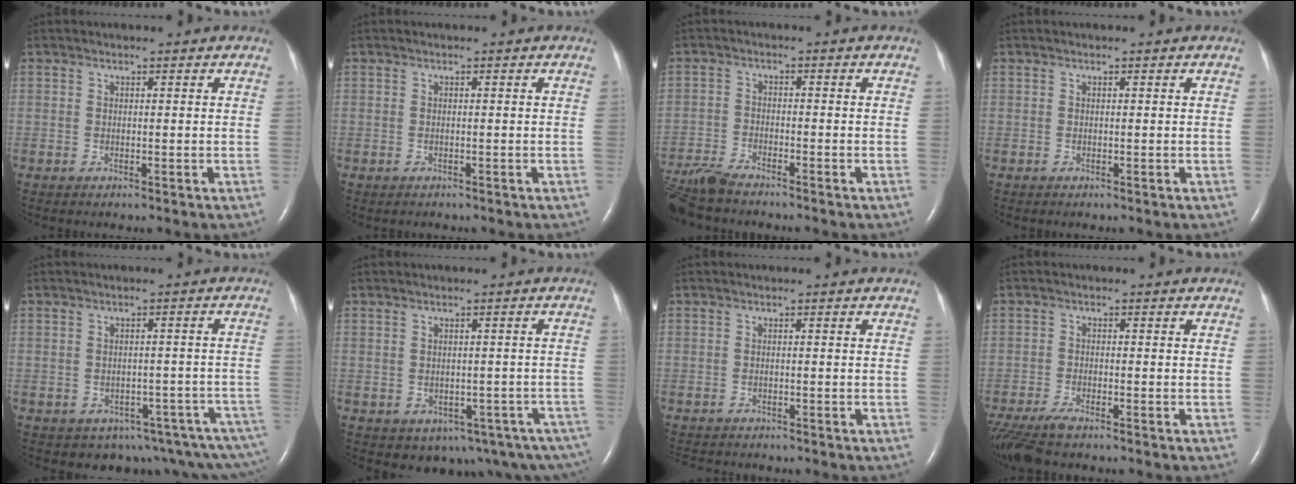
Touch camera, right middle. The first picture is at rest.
{"total": 0.0}
{"total": 6.9, "force": [-6.3, 0.6, 2.7], "torque": [-0.054, -0.021, -0.118]}
{"total": 0.0}
{"total": 12.5, "force": [-9.9, 4.9, 5.8], "torque": [-0.042, 0.030, -0.101]}
{"total": 10.7, "force": [-6.5, 6.3, 5.7], "torque": [-0.071, 0.001, -0.071]}
{"total": 3.8, "force": [-3.6, 1.0, 1.0], "torque": [-0.015, -0.008, -0.052]}
{"total": 7.2, "force": [-6.0, 1.0, 3.8], "torque": [-0.076, -0.021, -0.108]}